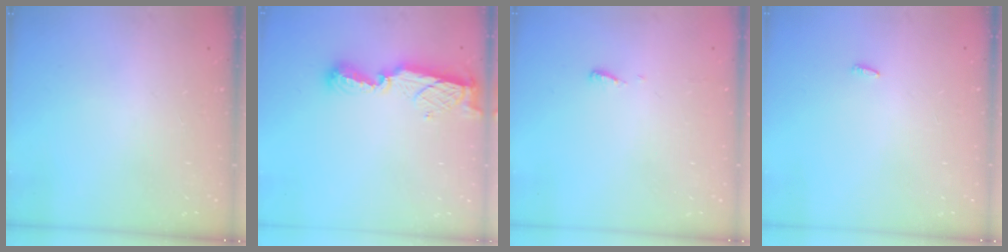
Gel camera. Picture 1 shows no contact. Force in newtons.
{"total": 8.9, "press": 8.9, "slide": 0.1}
{"total": 3.7, "press": 3.7, "slide": 0.4}
{"total": 2.1, "press": 1.9, "slide": 0.7}